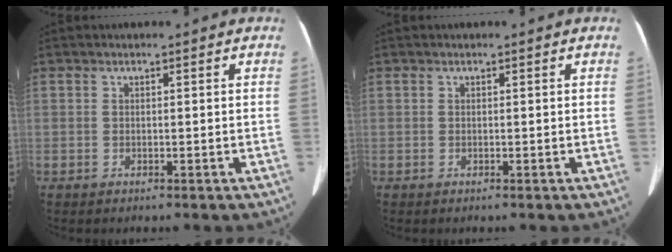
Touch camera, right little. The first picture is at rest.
{"total": 0.0}